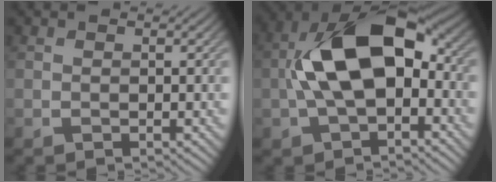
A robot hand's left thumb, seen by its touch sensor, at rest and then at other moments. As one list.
[{"total": 13.5, "force": [-0.3, 7.6, 11.2], "torque": [-0.209, 0.020, -0.015]}]